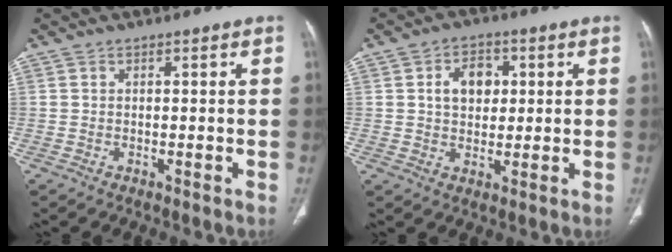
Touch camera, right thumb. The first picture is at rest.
{"total": 6.9, "force": [1.6, 4.9, 4.5], "torque": [-0.046, 0.001, 0.024]}